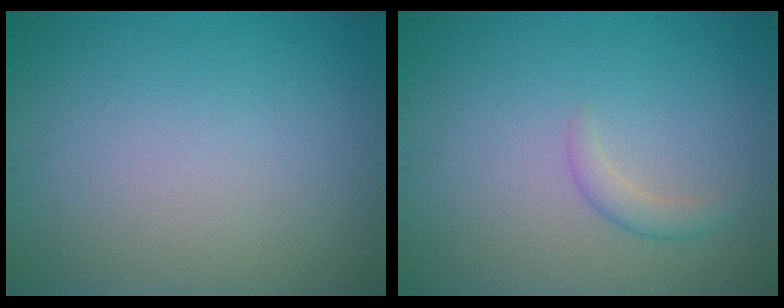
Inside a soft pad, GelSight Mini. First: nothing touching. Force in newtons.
{"total": 1.4, "press": 1.3, "slide": 0.1}